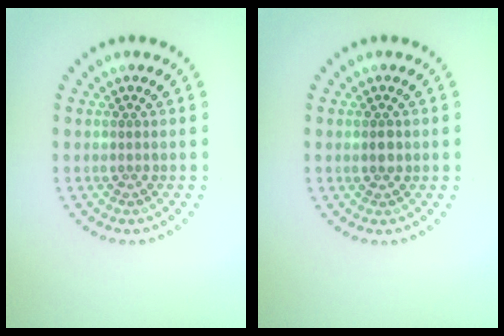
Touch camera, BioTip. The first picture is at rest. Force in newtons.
{"total": 1.1, "press": 1.1, "slide": 0.1}